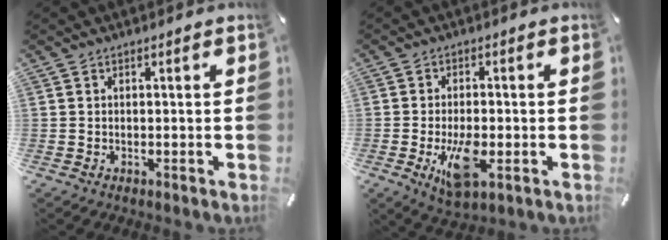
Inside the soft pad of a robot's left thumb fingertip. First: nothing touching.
{"total": 9.0, "force": [-2.4, 3.9, 7.7], "torque": [-0.146, -0.013, -0.040]}